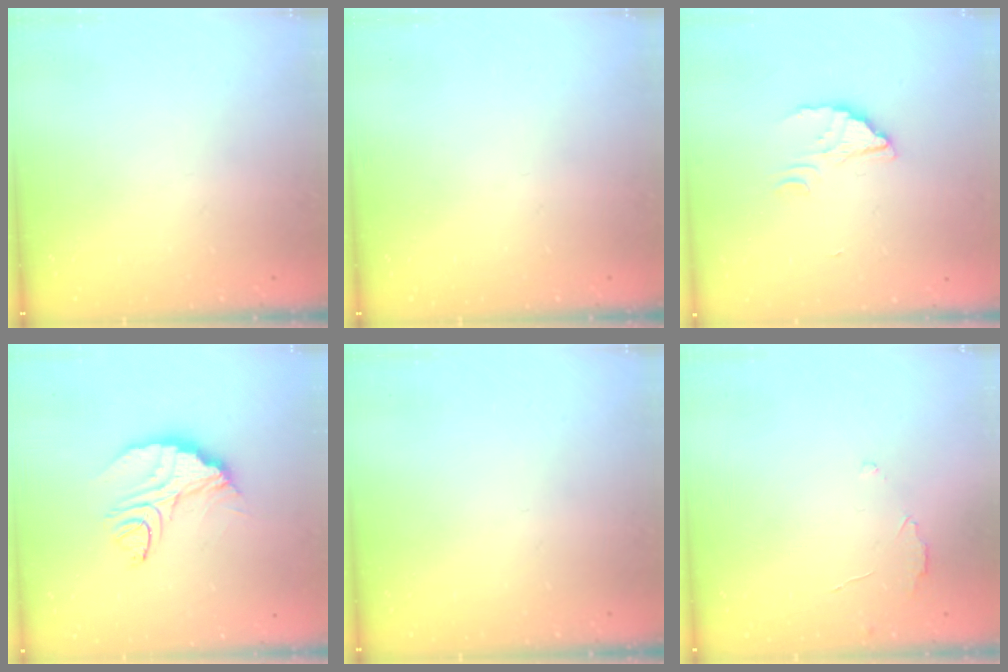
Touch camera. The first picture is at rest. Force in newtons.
{"total": 0.0}
{"total": 2.2, "press": 2.2, "slide": 0.2}
{"total": 11.2, "press": 11.1, "slide": 0.8}
{"total": 0.0}
{"total": 2.6, "press": 2.6, "slide": 0.2}